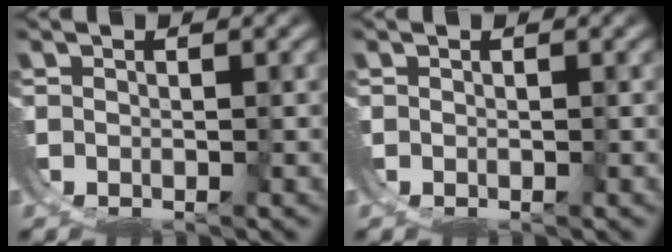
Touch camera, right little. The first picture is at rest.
{"total": 0.0}